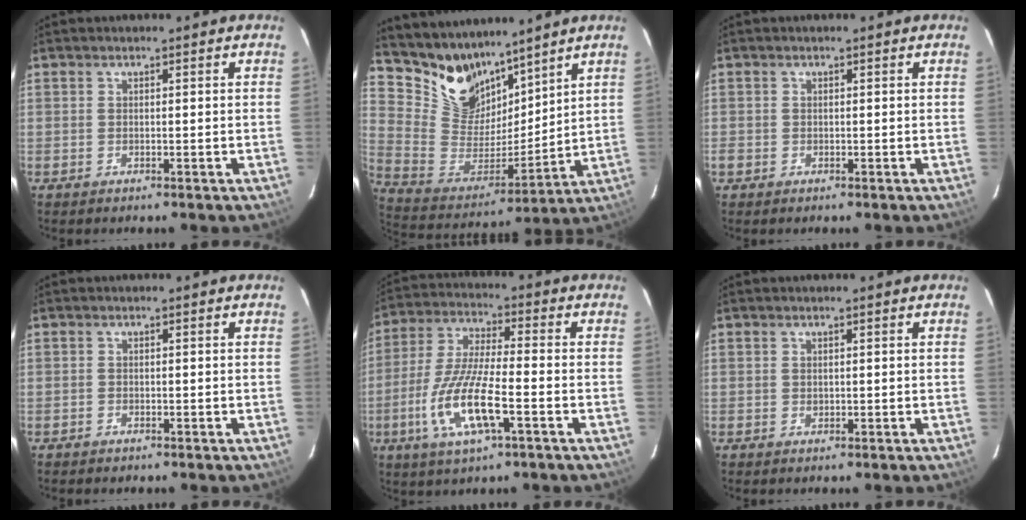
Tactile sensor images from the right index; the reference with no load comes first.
{"total": 15.2, "force": [12.4, 7.6, 4.3], "torque": [-0.113, -0.004, 0.250]}
{"total": 1.1, "force": [-0.4, 1.0, 0.1], "torque": [-0.004, 0.001, -0.008]}
{"total": 0.9, "force": [-0.7, 0.5, 0.0], "torque": [-0.004, 0.003, -0.013]}
{"total": 13.8, "force": [-5.0, 3.3, 12.4], "torque": [-0.264, -0.014, -0.095]}
{"total": 0.6, "force": [0.1, 0.5, 0.2], "torque": [-0.002, 0.002, 0.004]}